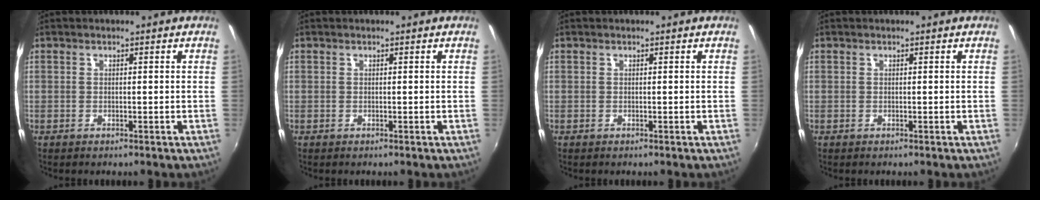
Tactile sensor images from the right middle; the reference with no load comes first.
{"total": 0.0}
{"total": 0.0}
{"total": 0.0}